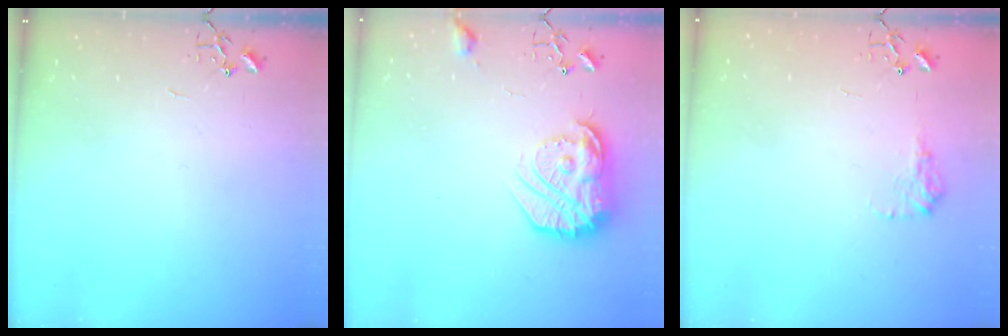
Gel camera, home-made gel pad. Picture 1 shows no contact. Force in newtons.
{"total": 17.9, "press": 17.8, "slide": 1.2}
{"total": 8.9, "press": 8.9, "slide": 0.3}